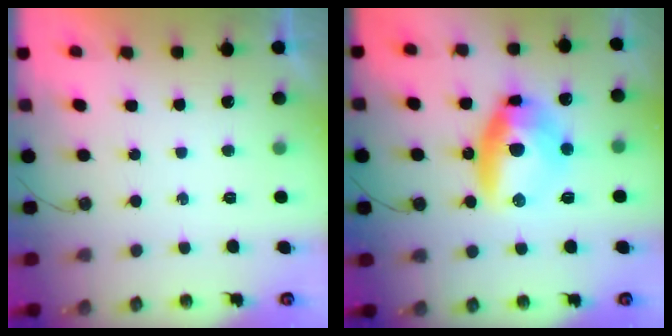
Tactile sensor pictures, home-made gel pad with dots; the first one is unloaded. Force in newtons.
{"total": 12.8, "press": 12.7, "slide": 1.5}